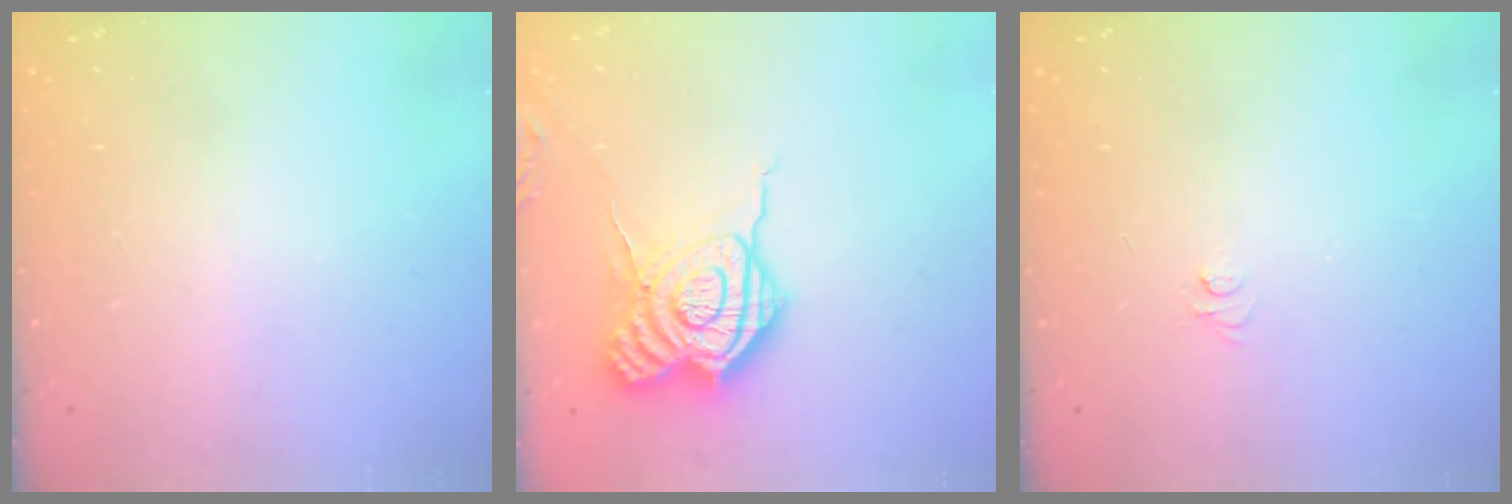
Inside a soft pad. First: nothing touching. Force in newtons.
{"total": 15.9, "press": 15.9, "slide": 1.0}
{"total": 4.0, "press": 4.0, "slide": 0.4}